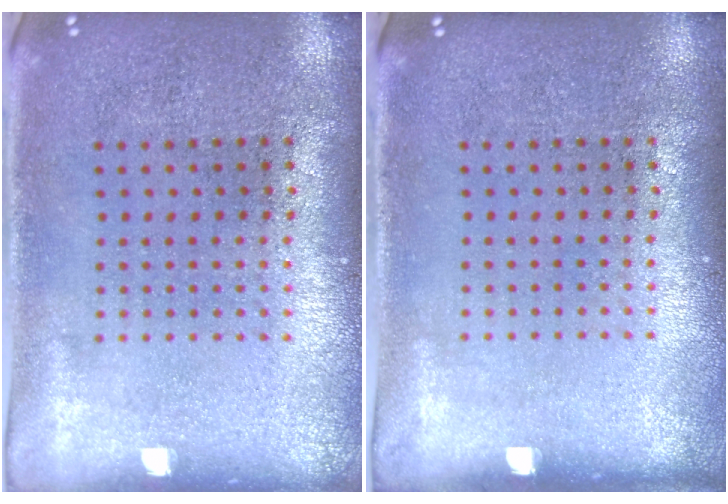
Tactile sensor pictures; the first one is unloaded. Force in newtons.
{"total": 0.0}